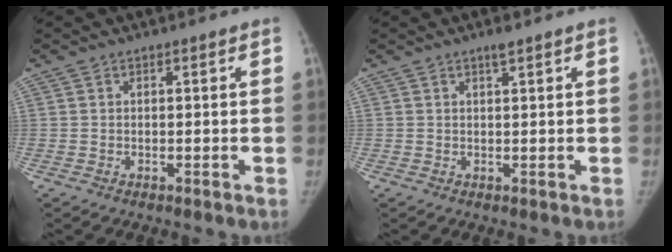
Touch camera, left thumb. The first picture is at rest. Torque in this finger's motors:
{"motor_torque": [0.16, -0.05, 0.23, -0.18, 0.02]}